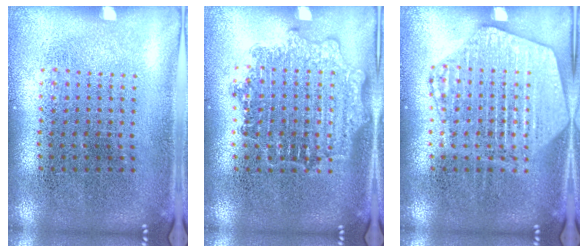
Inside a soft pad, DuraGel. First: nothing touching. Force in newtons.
{"total": 1.4, "press": 1.4, "slide": 0.1}
{"total": 3.5, "press": 3.5, "slide": 0.5}